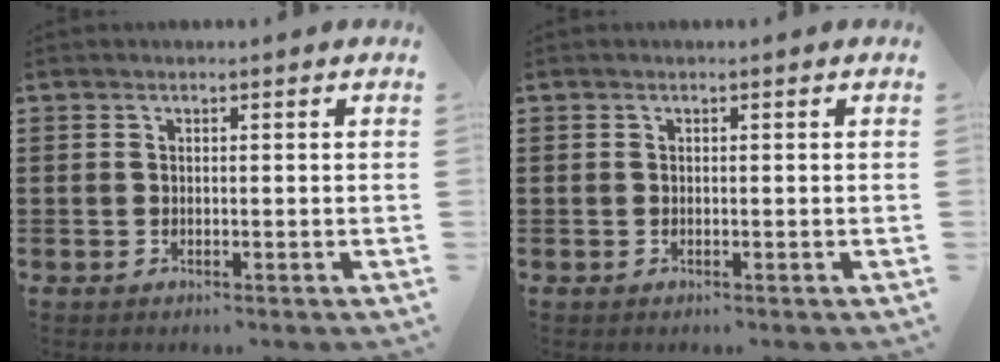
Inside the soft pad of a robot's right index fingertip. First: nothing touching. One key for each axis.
{"total": 0.0}